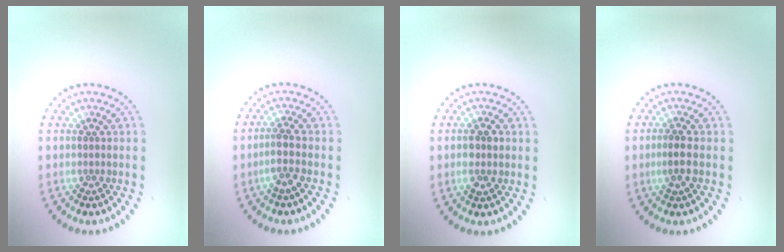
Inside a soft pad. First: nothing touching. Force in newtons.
{"total": 1.9, "press": 1.5, "slide": 1.2}
{"total": 1.9, "press": 1.8, "slide": 0.5}
{"total": 1.9, "press": 1.7, "slide": 0.8}